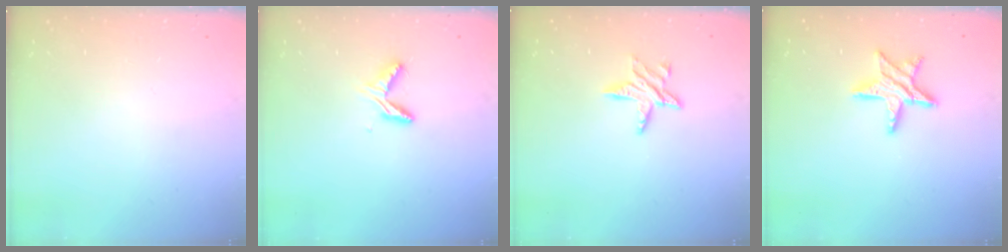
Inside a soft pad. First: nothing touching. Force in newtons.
{"total": 5.7, "press": 5.7, "slide": 0.5}
{"total": 7.3, "press": 7.3, "slide": 0.5}
{"total": 9.2, "press": 9.2, "slide": 0.3}